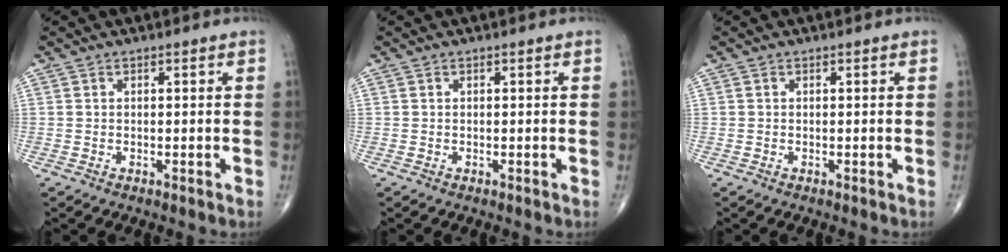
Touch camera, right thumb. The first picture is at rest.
{"total": 0.0}
{"total": 0.0}